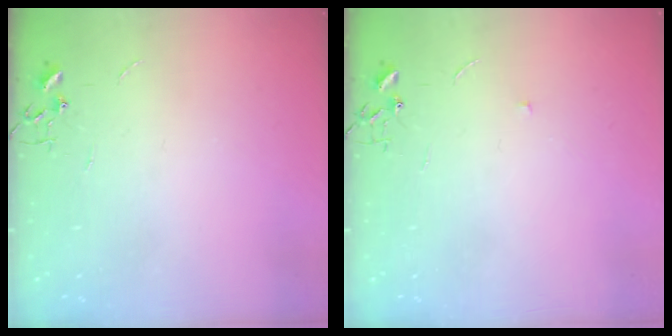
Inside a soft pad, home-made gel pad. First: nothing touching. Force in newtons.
{"total": 4.0, "press": 3.8, "slide": 1.2}